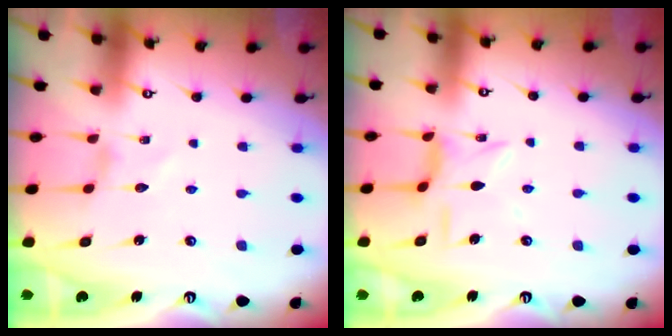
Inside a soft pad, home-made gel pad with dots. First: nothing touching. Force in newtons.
{"total": 4.0, "press": 4.0, "slide": 0.3}